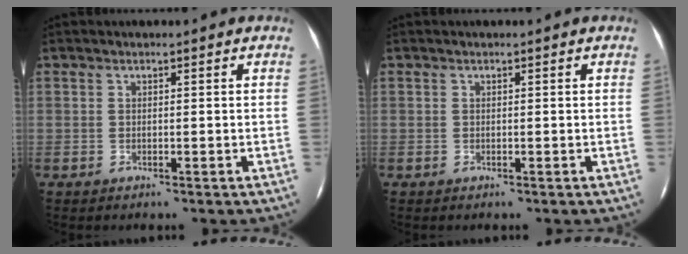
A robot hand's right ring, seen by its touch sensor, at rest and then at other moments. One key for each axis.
{"total": 0.0}